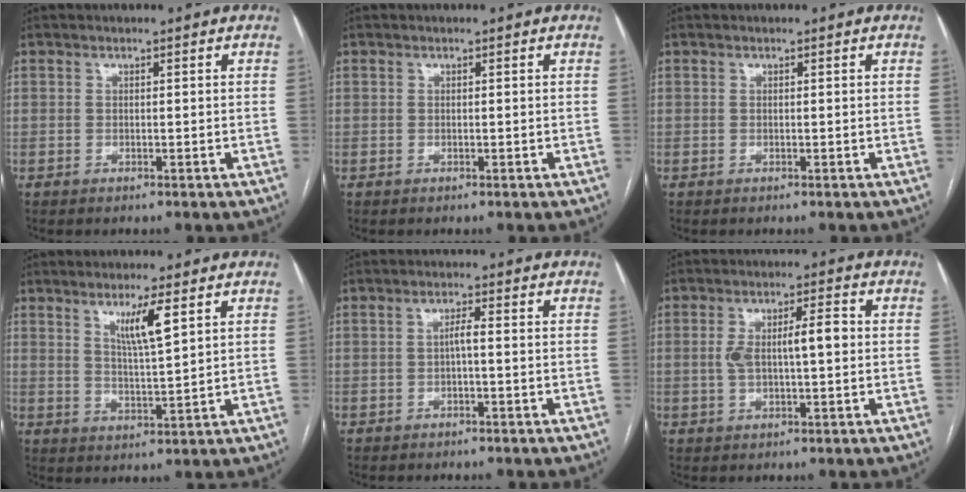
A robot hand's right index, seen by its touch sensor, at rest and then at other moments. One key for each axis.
{"total": 0.0}
{"total": 0.0}
{"total": 5.6, "fx": 2.9, "fy": -0.1, "fz": 4.8, "tx": -0.085, "ty": -0.012, "tz": 0.053}
{"total": 1.8, "fx": -0.3, "fy": 0.3, "fz": 1.7, "tx": -0.029, "ty": 0.005, "tz": -0.004}
{"total": 6.5, "fx": 0.2, "fy": 1.7, "fz": 6.3, "tx": -0.121, "ty": 0.019, "tz": 0.008}